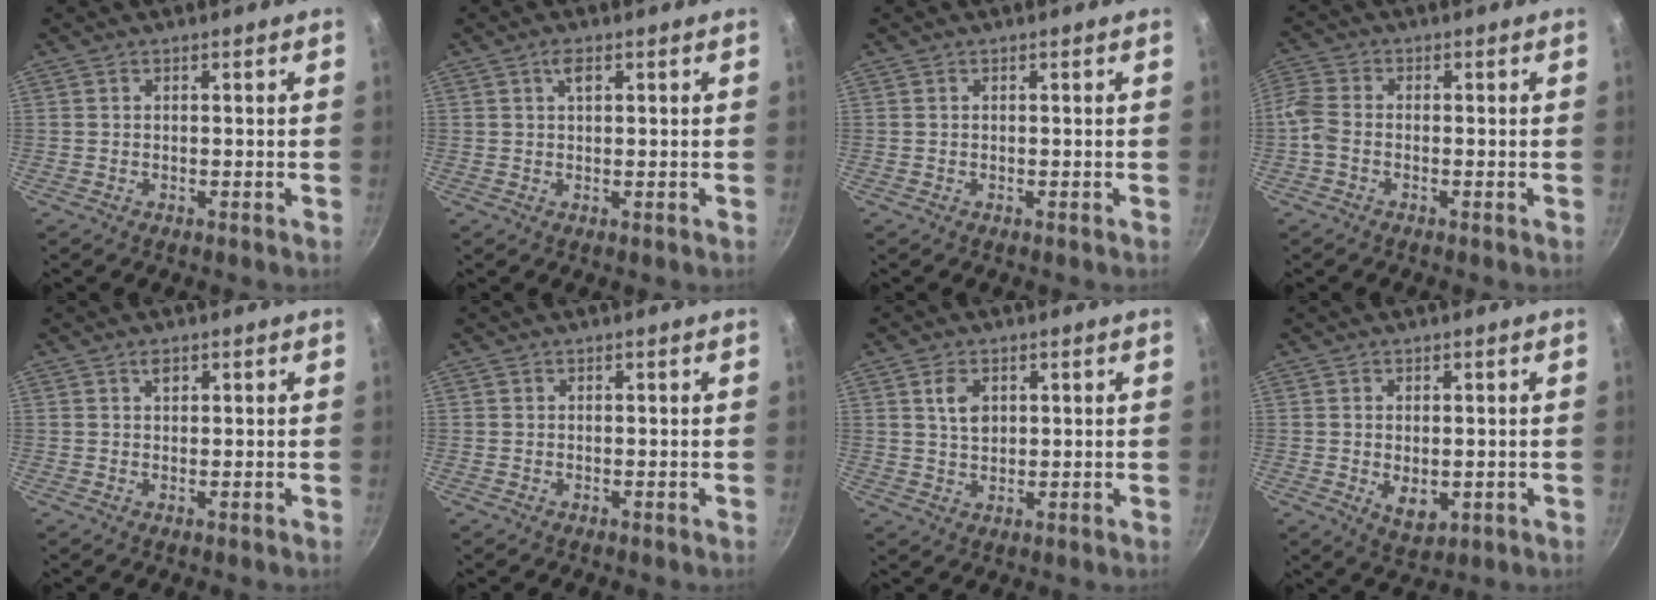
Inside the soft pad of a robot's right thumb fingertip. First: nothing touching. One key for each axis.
{"total": 2.2, "fx": 0.8, "fy": 1.0, "fz": 1.7, "tx": -0.028, "ty": 0.000, "tz": 0.013}
{"total": 0.0}
{"total": 3.9, "fx": -1.6, "fy": 2.5, "fz": 2.5, "tx": -0.066, "ty": 0.011, "tz": -0.050}
{"total": 1.4, "fx": 0.8, "fy": 0.9, "fz": 0.9, "tx": -0.008, "ty": -0.004, "tz": 0.011}
{"total": 0.0}
{"total": 4.5, "fx": 1.5, "fy": 3.0, "fz": 3.0, "tx": -0.044, "ty": -0.007, "tz": 0.030}
{"total": 5.1, "fx": -0.4, "fy": 3.2, "fz": 3.9, "tx": -0.058, "ty": -0.013, "tz": 0.002}